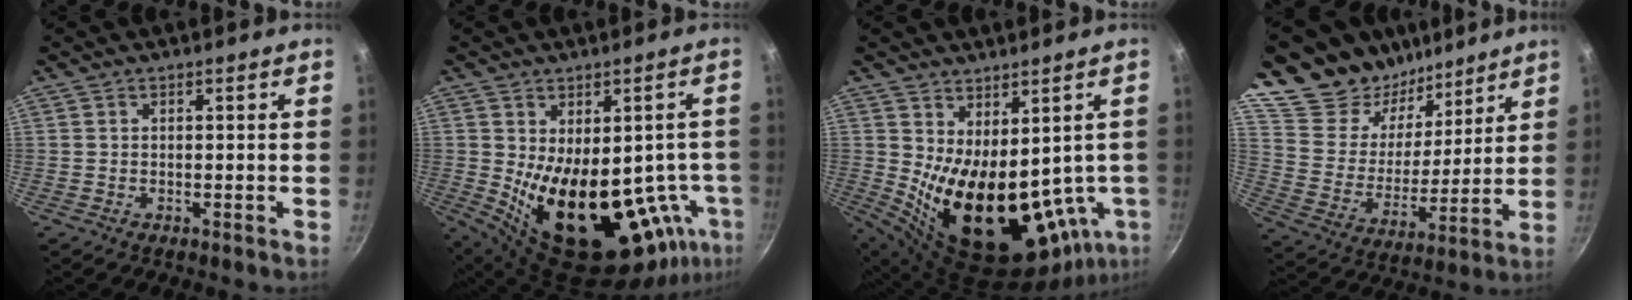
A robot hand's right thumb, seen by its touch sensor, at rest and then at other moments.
{"total": 23.2, "force": [-4.9, 13.2, 18.5], "torque": [-0.209, -0.018, -0.040]}
{"total": 21.5, "force": [-0.6, 11.5, 18.1], "torque": [-0.254, -0.043, 0.029]}
{"total": 23.0, "force": [17.3, 12.5, 8.4], "torque": [-0.124, -0.096, 0.313]}